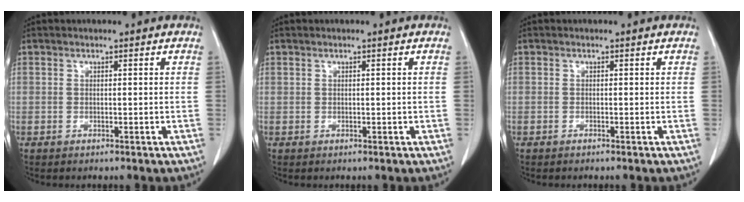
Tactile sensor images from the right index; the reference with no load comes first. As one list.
[{"total": 0.0}, {"total": 0.0}]